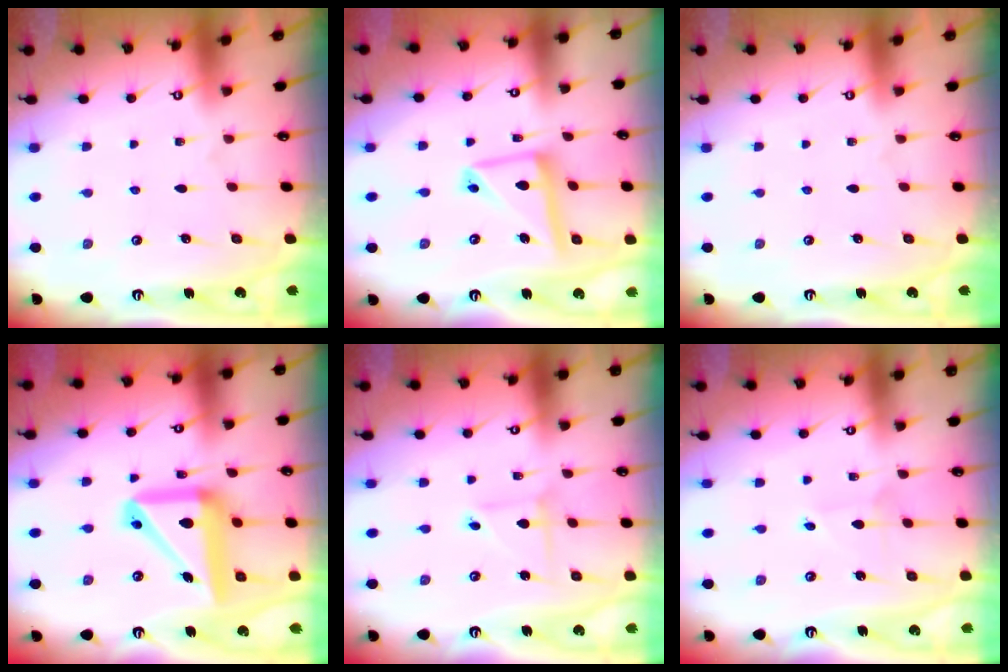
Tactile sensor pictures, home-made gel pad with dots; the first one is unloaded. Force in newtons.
{"total": 13.6, "press": 13.5, "slide": 1.5}
{"total": 0.0}
{"total": 17.3, "press": 17.2, "slide": 1.9}
{"total": 2.5, "press": 2.5, "slide": 0.2}
{"total": 2.7, "press": 2.7, "slide": 0.2}